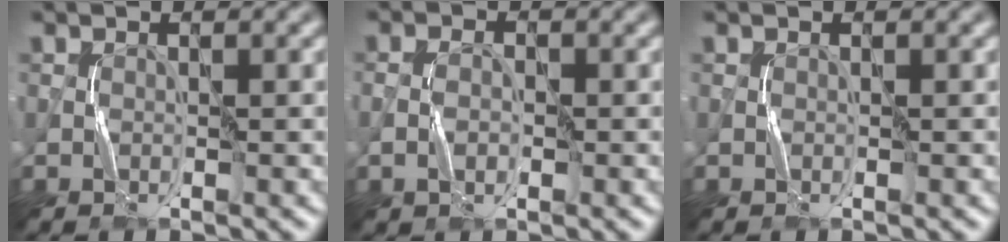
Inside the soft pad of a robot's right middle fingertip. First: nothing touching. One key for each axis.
{"total": 1.9, "fx": -0.6, "fy": 1.2, "fz": 1.3, "tx": -0.029, "ty": 0.002, "tz": -0.012}
{"total": 0.0}